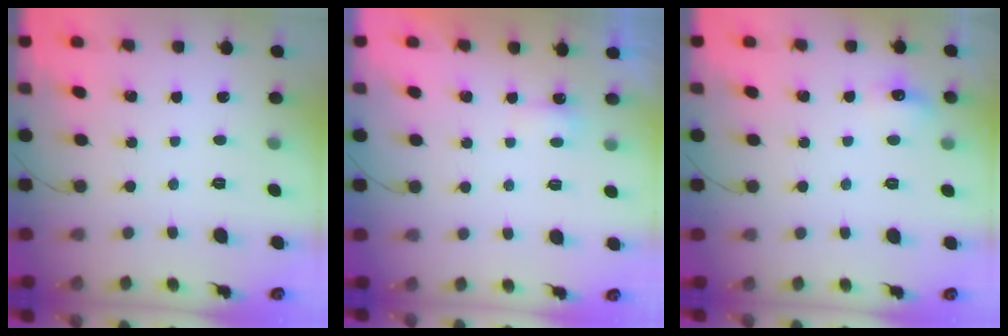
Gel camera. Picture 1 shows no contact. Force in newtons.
{"total": 2.8, "press": 2.7, "slide": 0.7}
{"total": 6.2, "press": 5.9, "slide": 2.0}